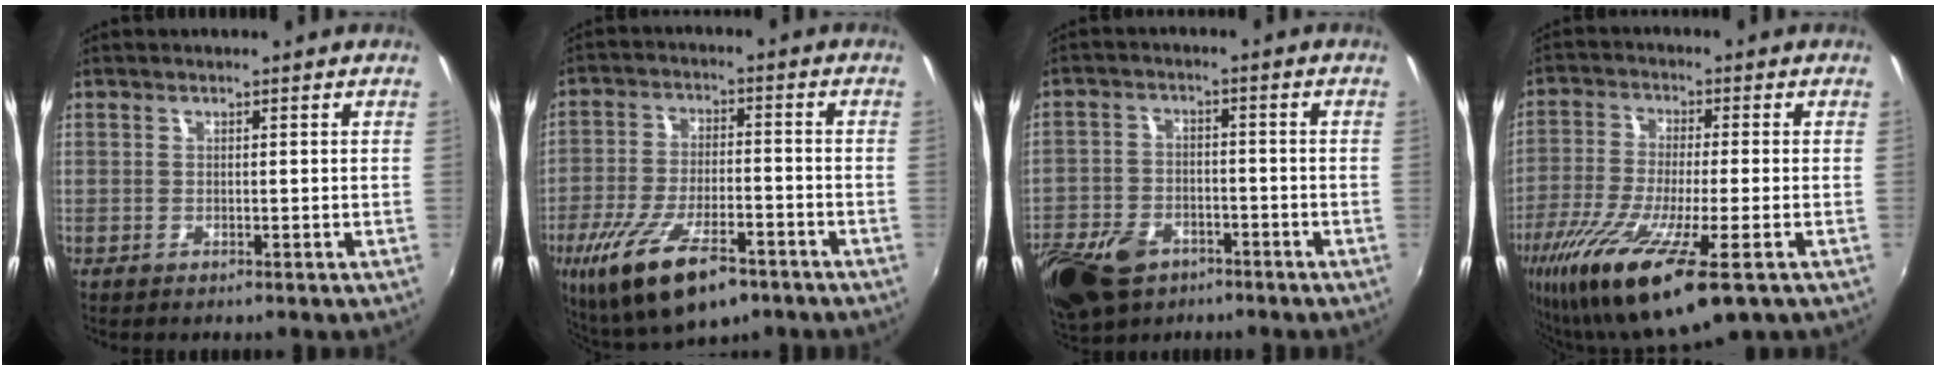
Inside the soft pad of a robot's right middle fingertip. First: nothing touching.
{"total": 16.6, "force": [-10.0, 6.2, 11.8], "torque": [-0.239, -0.043, -0.171]}
{"total": 14.1, "force": [-8.3, 8.7, 7.2], "torque": [-0.185, -0.016, -0.151]}
{"total": 17.9, "force": [-10.3, 3.4, 14.2], "torque": [-0.295, -0.068, -0.186]}